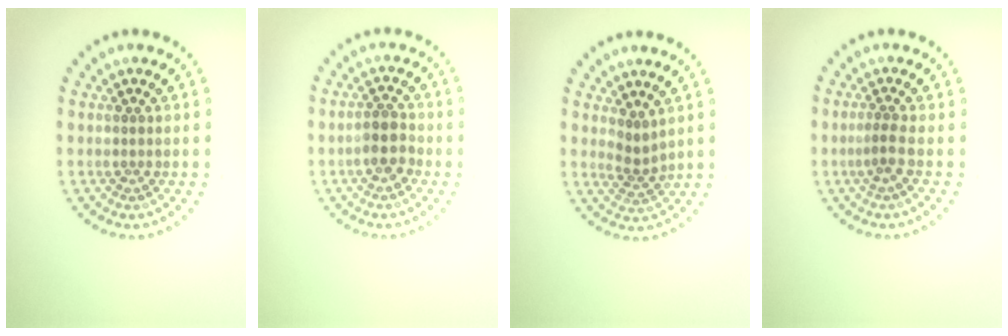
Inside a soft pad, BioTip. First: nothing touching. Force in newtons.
{"total": 2.4, "press": 2.2, "slide": 1.0}
{"total": 1.9, "press": 1.2, "slide": 1.4}
{"total": 1.5, "press": 1.0, "slide": 1.1}